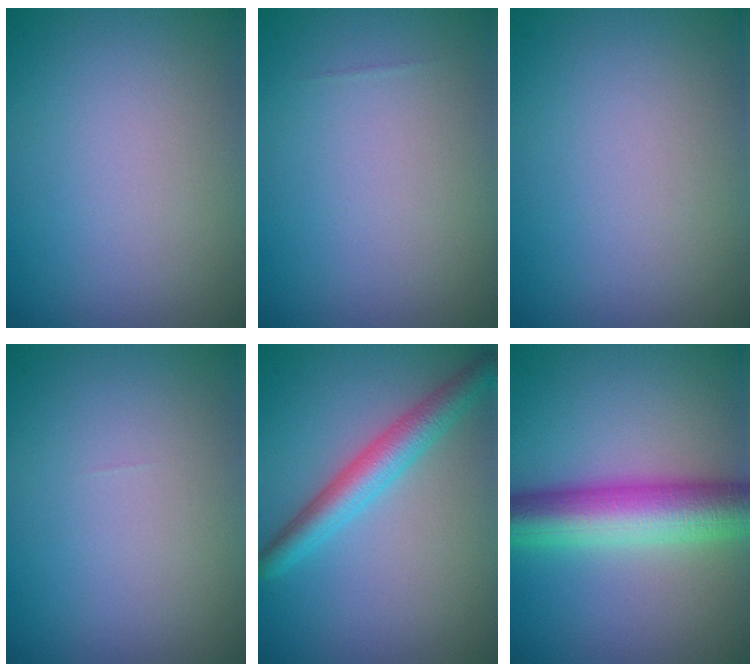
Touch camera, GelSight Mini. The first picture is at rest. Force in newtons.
{"total": 0.0}
{"total": 0.0}
{"total": 0.0}
{"total": 3.8, "press": 3.8, "slide": 0.1}
{"total": 7.7, "press": 7.7, "slide": 0.0}